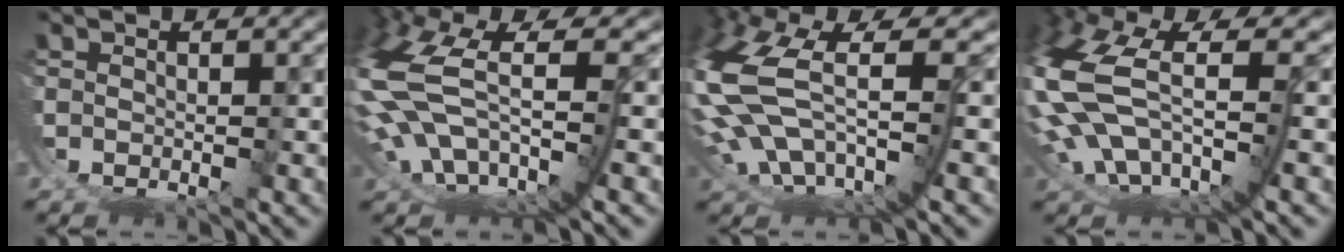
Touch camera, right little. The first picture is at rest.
{"total": 10.3, "force": [-0.5, 6.7, 7.8], "torque": [-0.196, -0.026, 0.000]}
{"total": 9.3, "force": [0.0, 5.4, 7.6], "torque": [-0.188, -0.019, 0.011]}
{"total": 9.9, "force": [-0.4, 6.3, 7.6], "torque": [-0.202, -0.026, 0.007]}